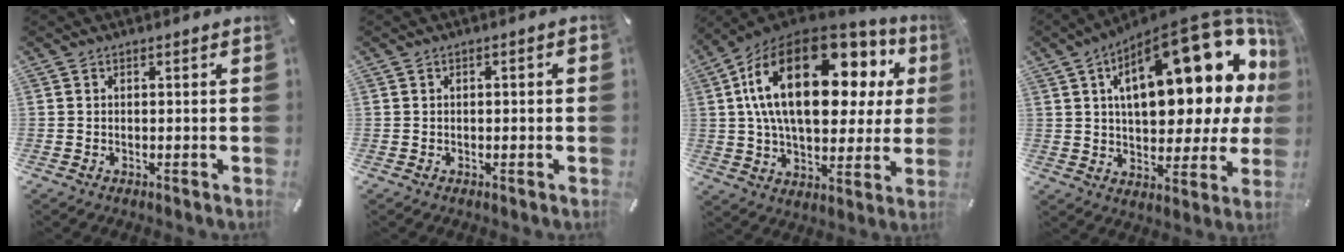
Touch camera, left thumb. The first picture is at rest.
{"total": 1.1, "force": [-0.1, 0.4, 1.1], "torque": [-0.019, 0.002, -0.003]}
{"total": 27.3, "force": [9.4, 14.3, 21.2], "torque": [-0.407, -0.044, 0.154]}
{"total": 25.9, "force": [10.3, 11.6, 20.8], "torque": [-0.302, -0.063, 0.169]}